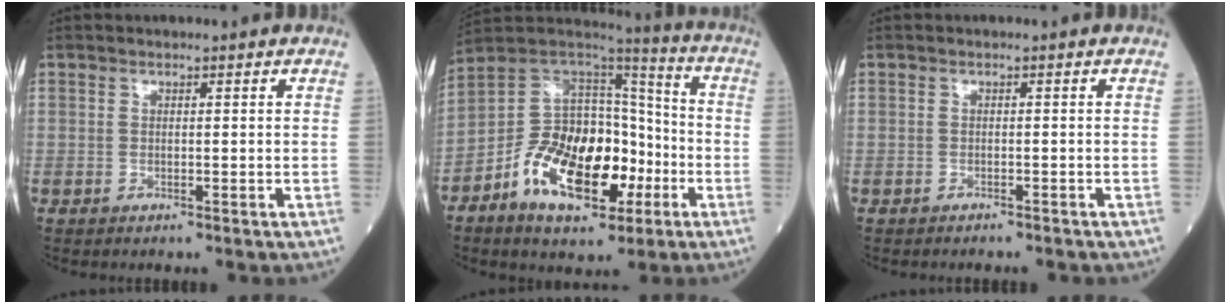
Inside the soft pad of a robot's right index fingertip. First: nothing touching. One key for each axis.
{"total": 18.8, "fx": -6.9, "fy": 9.2, "fz": 14.9, "tx": -0.276, "ty": 0.015, "tz": -0.111}
{"total": 2.5, "fx": -2.3, "fy": 0.8, "fz": 0.7, "tx": -0.018, "ty": -0.004, "tz": -0.025}